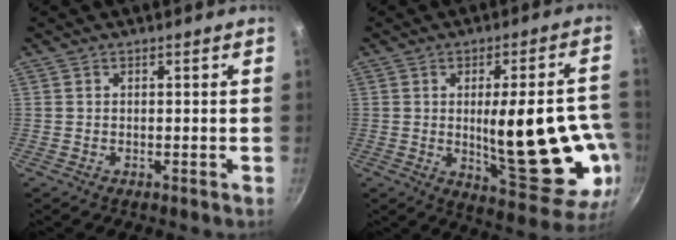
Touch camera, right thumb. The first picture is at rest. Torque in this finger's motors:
{"motor_torque": [2.27, 2.74, 1.86, -0.12, 0.41]}